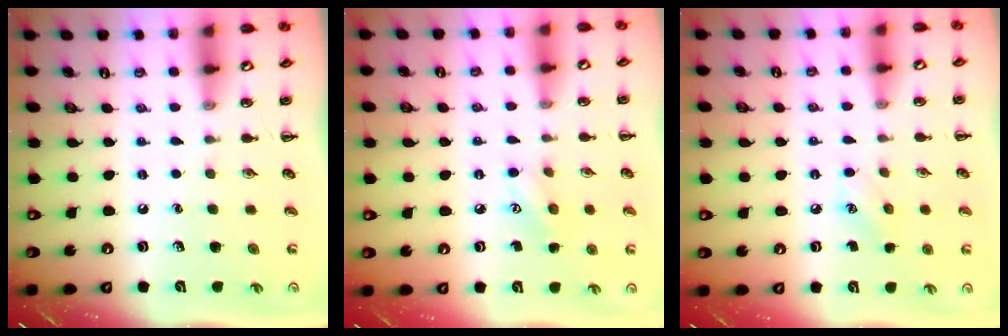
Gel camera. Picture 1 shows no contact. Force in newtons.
{"total": 6.6, "press": 6.5, "slide": 1.2}
{"total": 5.5, "press": 5.3, "slide": 1.4}